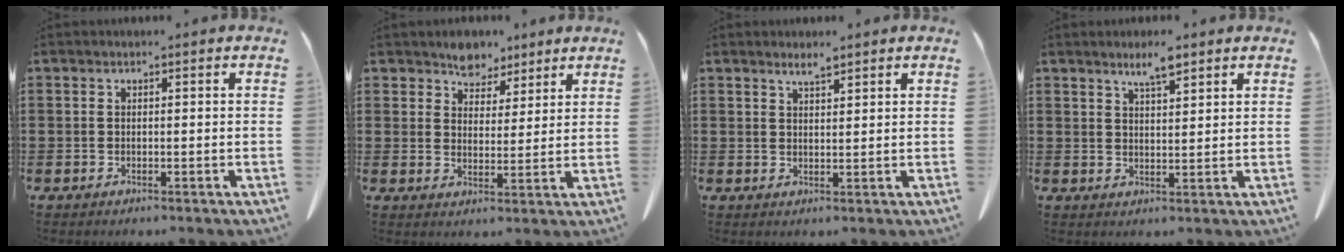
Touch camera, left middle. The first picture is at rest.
{"total": 5.3, "force": [4.6, 2.8, 0.3], "torque": [-0.030, -0.008, 0.085]}
{"total": 2.3, "force": [1.9, 0.2, 1.2], "torque": [-0.026, -0.001, 0.036]}
{"total": 4.1, "force": [3.2, 0.6, 2.4], "torque": [-0.054, -0.003, 0.057]}